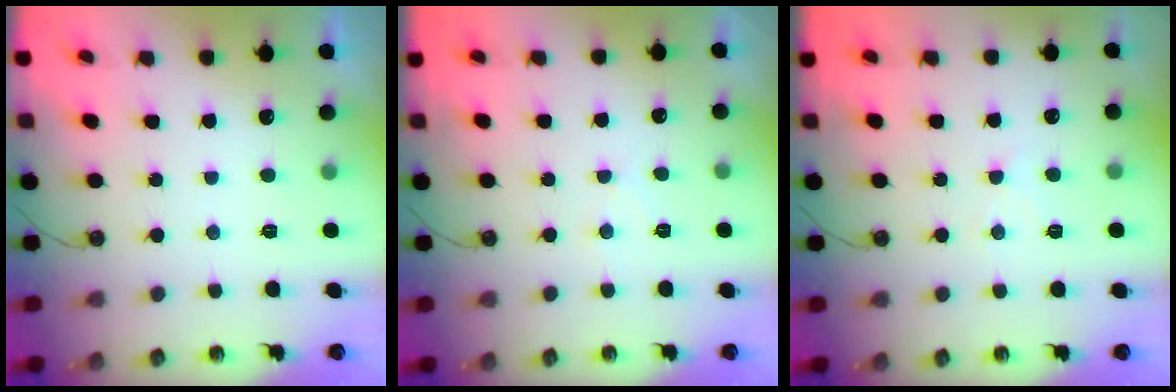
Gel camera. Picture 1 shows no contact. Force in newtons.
{"total": 5.2, "press": 5.2, "slide": 0.7}
{"total": 5.8, "press": 5.8, "slide": 1.0}